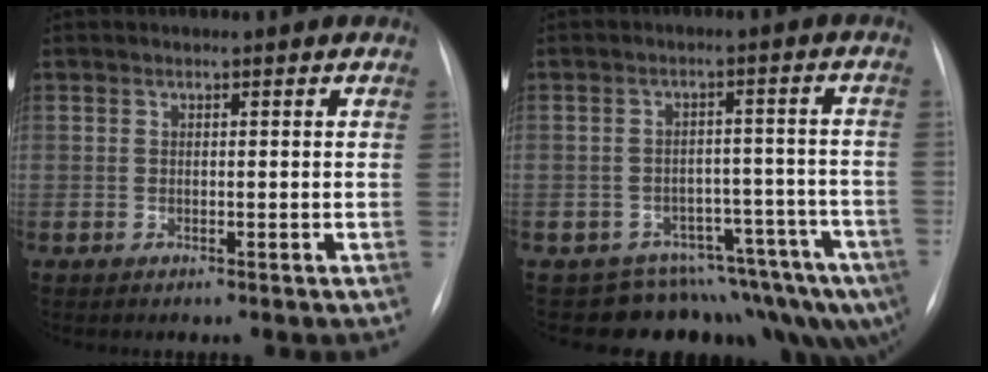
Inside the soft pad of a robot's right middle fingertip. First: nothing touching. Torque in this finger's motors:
{"motor_torque": [1.09, -1.05, 0.22, 0.05]}